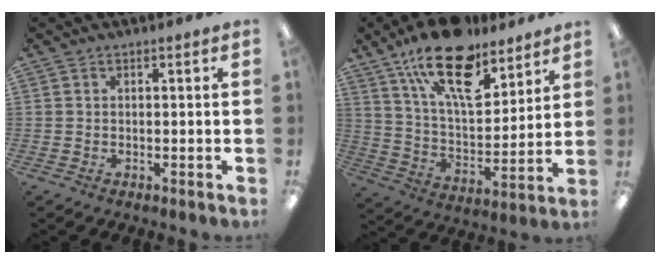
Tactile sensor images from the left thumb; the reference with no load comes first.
{"total": 21.0, "force": [14.0, 9.1, 12.8], "torque": [-0.210, -0.075, 0.244]}